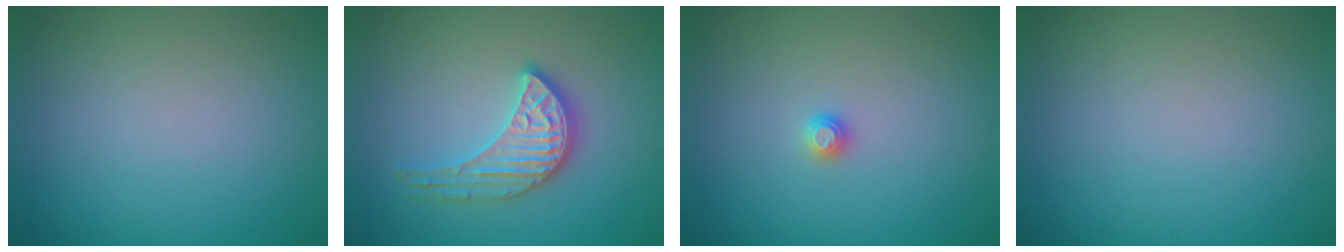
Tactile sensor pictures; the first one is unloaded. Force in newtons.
{"total": 3.5, "press": 3.4, "slide": 1.1}
{"total": 0.8, "press": 0.8, "slide": 0.1}
{"total": 0.0}